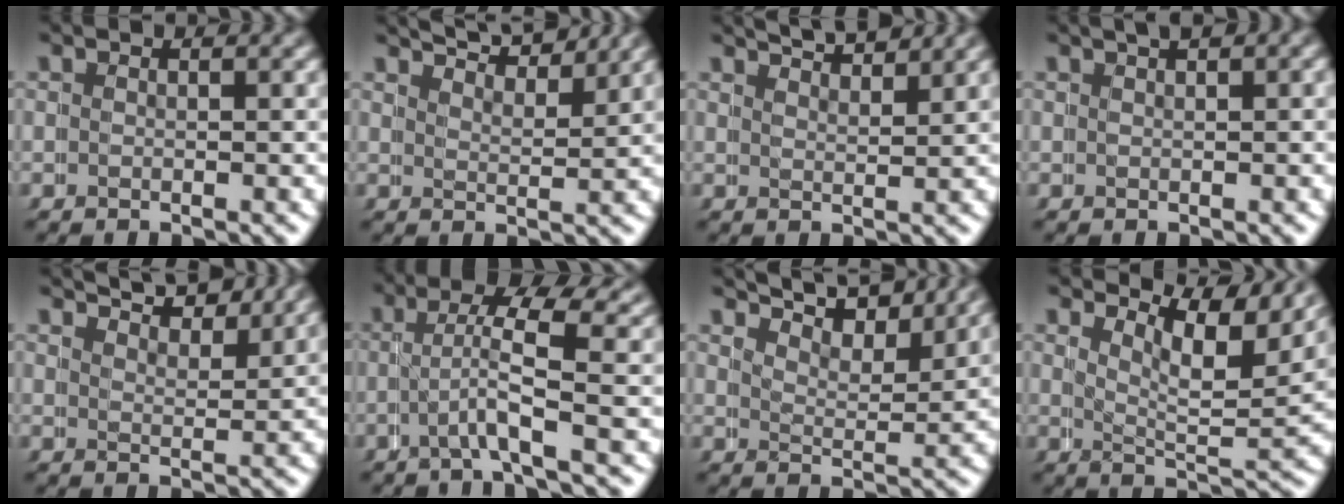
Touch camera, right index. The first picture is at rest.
{"total": 6.3, "force": [5.8, 1.1, 2.0], "torque": [-0.034, 0.008, 0.088]}
{"total": 4.3, "force": [4.2, 0.3, 0.8], "torque": [-0.016, -0.001, 0.068]}
{"total": 1.8, "force": [1.2, 0.7, 1.2], "torque": [-0.006, 0.013, 0.013]}
{"total": 5.3, "force": [4.9, 0.8, 1.7], "torque": [-0.023, 0.001, 0.076]}
{"total": 4.0, "force": [1.0, 1.5, 3.6], "torque": [-0.069, 0.002, 0.003]}
{"total": 7.9, "force": [7.3, 1.7, 2.5], "torque": [-0.041, 0.012, 0.108]}
{"total": 6.3, "force": [4.5, 2.0, 3.9], "torque": [-0.061, -0.006, 0.060]}